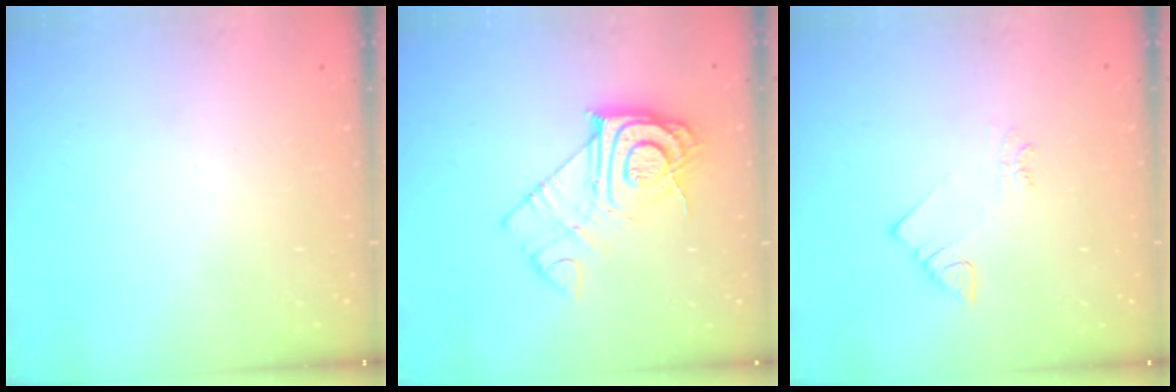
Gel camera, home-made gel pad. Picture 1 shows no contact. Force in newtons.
{"total": 12.6, "press": 12.5, "slide": 1.2}
{"total": 1.5, "press": 1.4, "slide": 0.3}